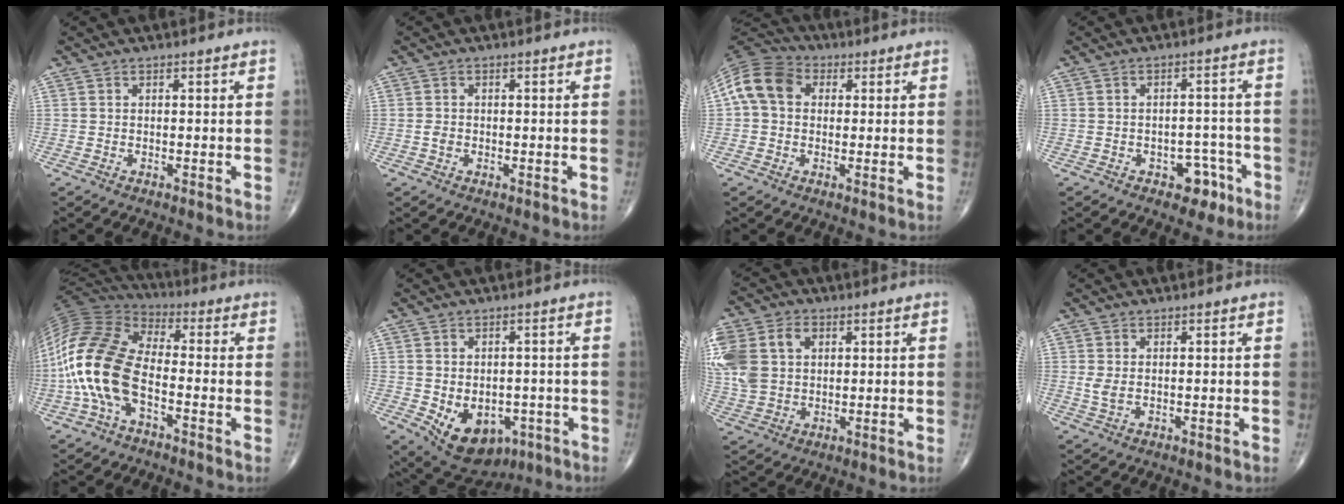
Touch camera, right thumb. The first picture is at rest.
{"total": 1.4, "force": [-0.3, 1.1, 0.8], "torque": [-0.016, 0.001, -0.006]}
{"total": 10.6, "force": [1.8, 8.2, 6.5], "torque": [-0.117, 0.027, 0.021]}
{"total": 5.5, "force": [-3.0, 3.6, 2.8], "torque": [-0.004, 0.031, -0.037]}
{"total": 17.8, "force": [-4.2, 9.6, 14.4], "torque": [-0.308, 0.036, -0.087]}
{"total": 12.1, "force": [-4.2, 8.4, 7.5], "torque": [-0.088, 0.006, -0.043]}
{"total": 13.7, "force": [2.8, 10.7, 8.2], "torque": [-0.201, 0.012, 0.056]}
{"total": 2.2, "force": [0.3, 1.2, 1.8], "torque": [-0.043, -0.001, 0.011]}